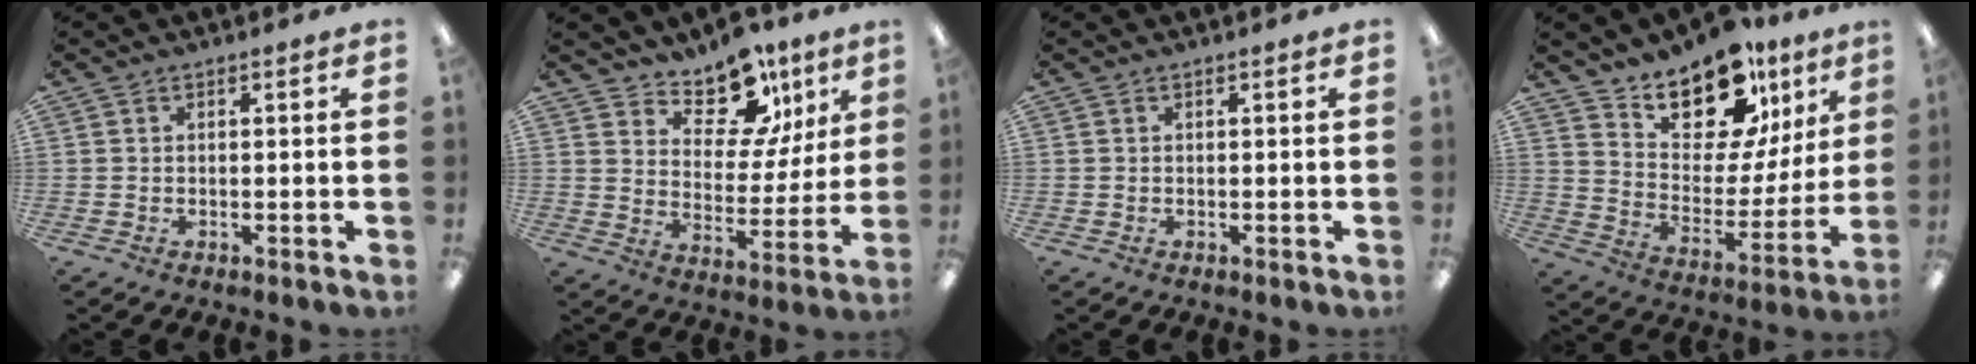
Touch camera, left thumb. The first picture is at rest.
{"total": 13.0, "force": [10.3, 6.4, 4.8], "torque": [-0.078, -0.075, 0.186]}
{"total": 0.0}
{"total": 17.6, "force": [13.8, 8.0, 7.3], "torque": [-0.128, -0.098, 0.246]}